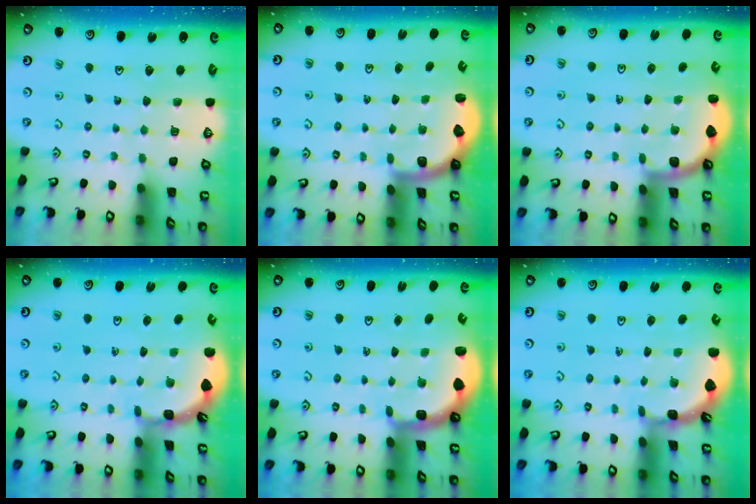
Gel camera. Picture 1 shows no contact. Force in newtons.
{"total": 2.0, "press": 2.0, "slide": 0.5}
{"total": 1.7, "press": 1.7, "slide": 0.1}
{"total": 1.7, "press": 1.6, "slide": 0.1}
{"total": 2.1, "press": 1.9, "slide": 0.8}
{"total": 1.8, "press": 1.8, "slide": 0.1}